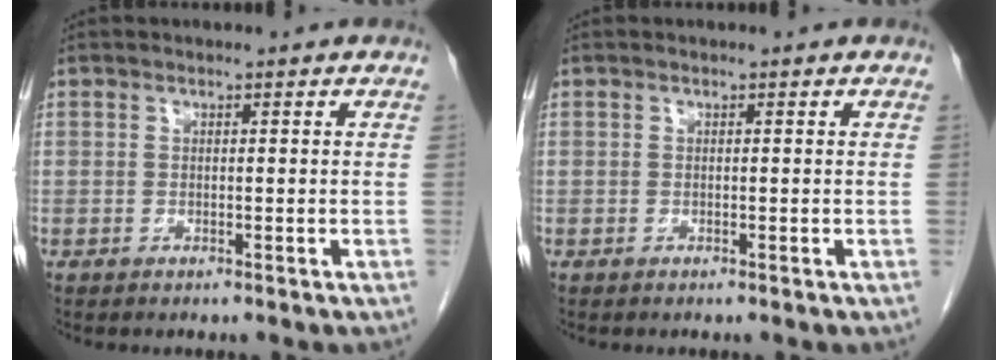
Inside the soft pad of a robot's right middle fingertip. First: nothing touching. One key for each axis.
{"total": 0.0}